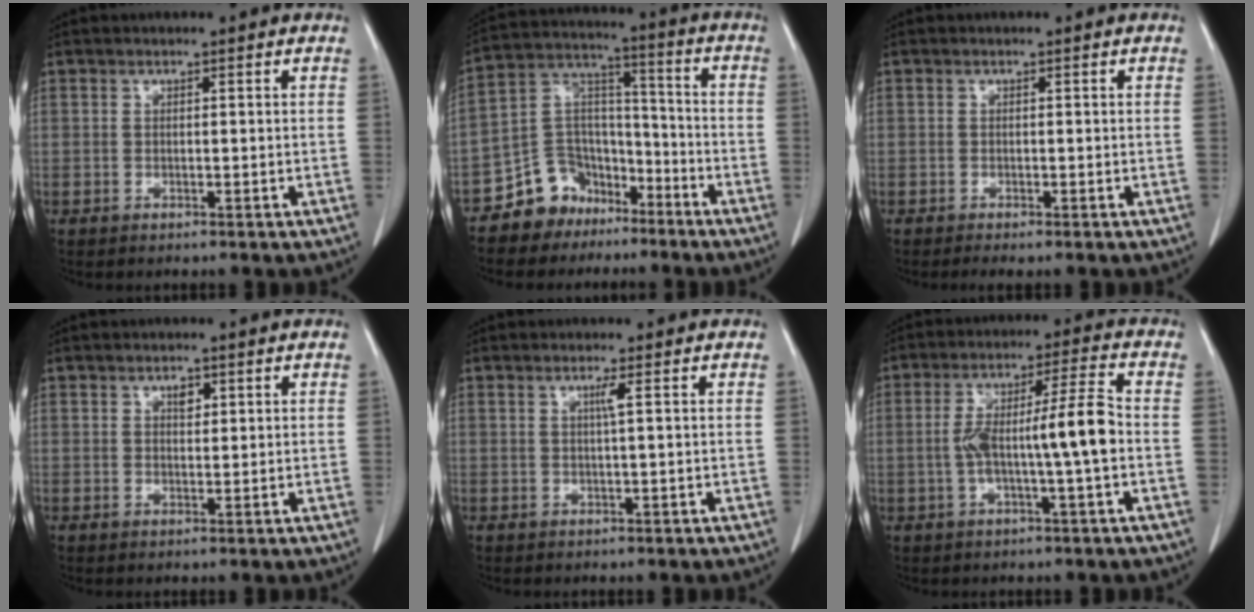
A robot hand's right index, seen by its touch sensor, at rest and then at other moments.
{"total": 10.1, "force": [-7.2, 6.9, 1.7], "torque": [-0.031, 0.053, -0.128]}
{"total": 1.2, "force": [-0.8, 0.1, 0.8], "torque": [-0.015, -0.004, -0.014]}
{"total": 1.5, "force": [0.7, 0.9, 1.0], "torque": [-0.014, -0.002, 0.011]}
{"total": 1.3, "force": [0.4, -0.4, 1.2], "torque": [-0.026, 0.000, 0.007]}
{"total": 9.8, "force": [-1.4, 0.1, 9.7], "torque": [-0.176, 0.020, -0.027]}